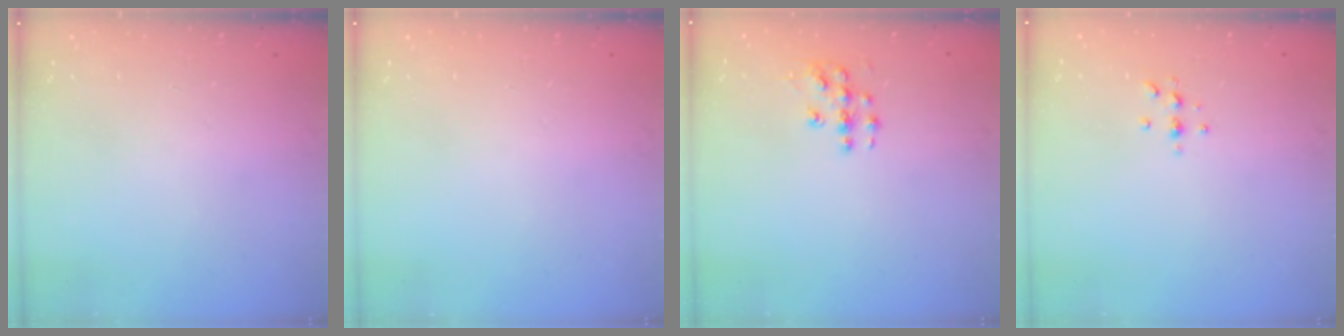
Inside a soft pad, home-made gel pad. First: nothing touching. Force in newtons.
{"total": 0.0}
{"total": 6.1, "press": 6.1, "slide": 0.4}
{"total": 3.8, "press": 3.7, "slide": 0.4}